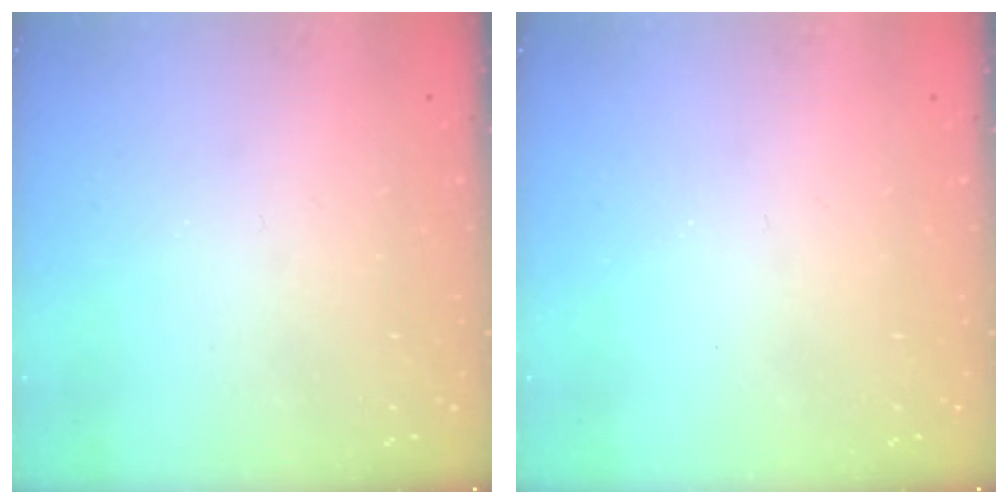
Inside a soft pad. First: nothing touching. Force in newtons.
{"total": 0.0}